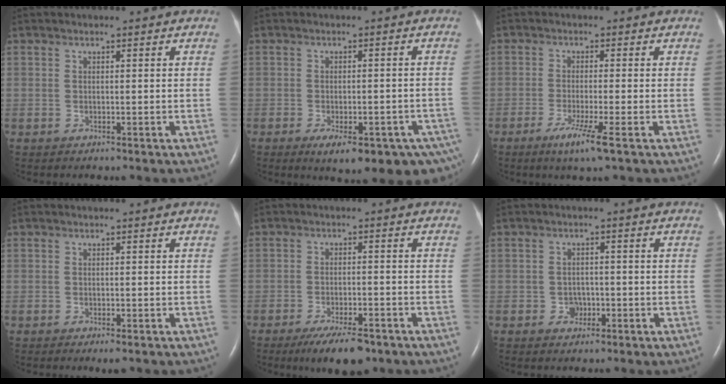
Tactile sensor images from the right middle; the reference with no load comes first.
{"total": 14.1, "force": [-9.0, 5.1, 9.6], "torque": [-0.088, -0.005, -0.109]}
{"total": 5.1, "force": [-2.8, -0.5, 4.2], "torque": [-0.081, -0.018, -0.052]}
{"total": 1.6, "force": [-1.1, 0.3, 1.2], "torque": [-0.018, -0.006, -0.014]}
{"total": 7.6, "force": [-5.5, 2.0, 4.8], "torque": [-0.080, -0.011, -0.085]}
{"total": 2.2, "force": [-0.9, 1.8, 0.9], "torque": [-0.010, 0.007, -0.013]}